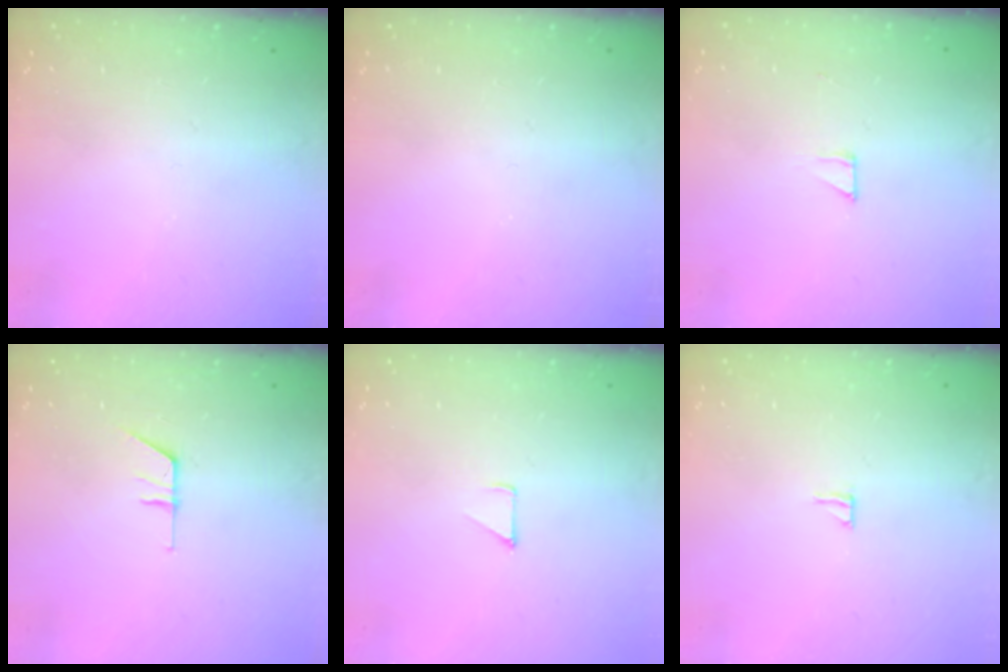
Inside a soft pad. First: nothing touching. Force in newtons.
{"total": 0.0}
{"total": 2.6, "press": 2.6, "slide": 0.1}
{"total": 5.4, "press": 5.4, "slide": 0.5}
{"total": 3.3, "press": 3.3, "slide": 0.3}
{"total": 4.3, "press": 4.3, "slide": 0.3}